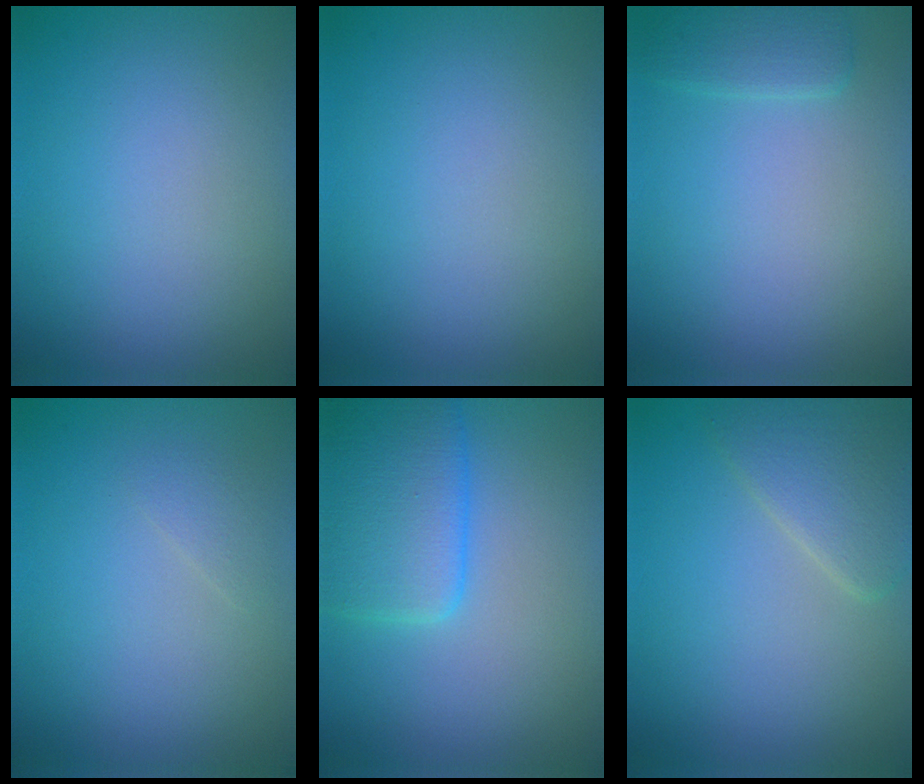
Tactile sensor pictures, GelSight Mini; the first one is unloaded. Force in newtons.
{"total": 0.0}
{"total": 1.8, "press": 1.8, "slide": 0.1}
{"total": 0.8, "press": 0.8, "slide": 0.0}
{"total": 4.8, "press": 4.8, "slide": 0.2}
{"total": 3.3, "press": 3.3, "slide": 0.2}